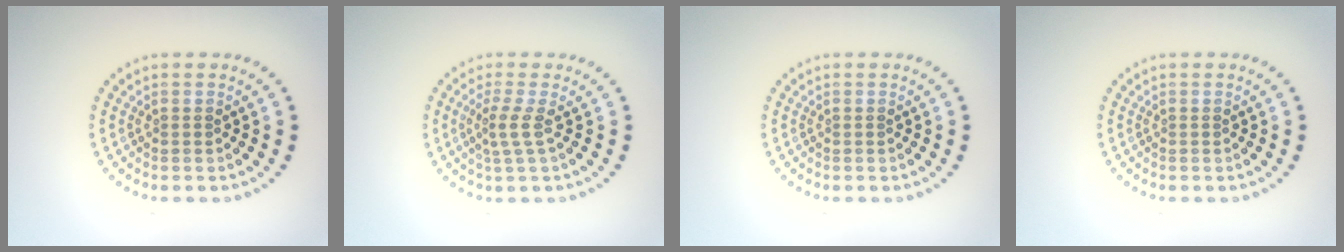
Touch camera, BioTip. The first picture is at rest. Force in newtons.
{"total": 2.0, "press": 1.3, "slide": 1.5}
{"total": 0.0}
{"total": 0.0}